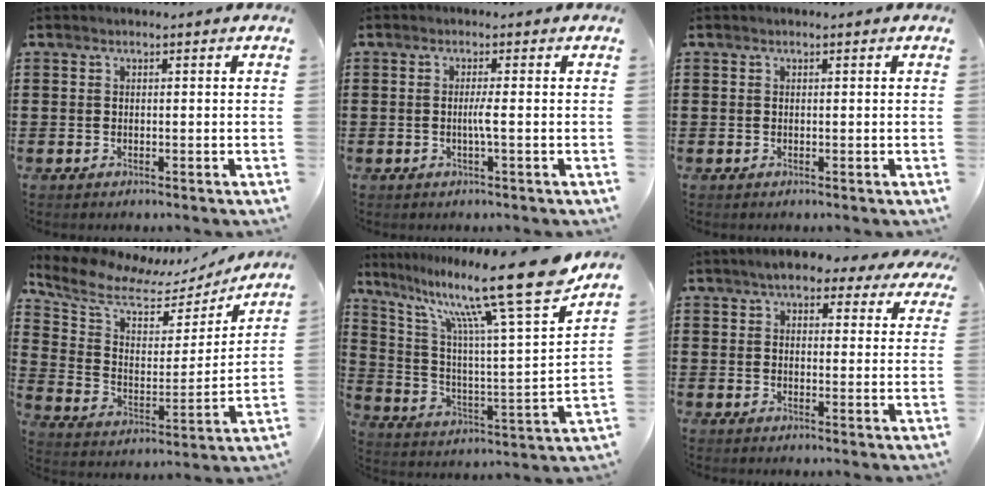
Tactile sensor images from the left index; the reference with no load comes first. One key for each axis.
{"total": 2.0, "fx": -0.3, "fy": -0.4, "fz": 2.0, "tx": -0.037, "ty": -0.005, "tz": -0.010}
{"total": 0.0}
{"total": 8.2, "fx": 6.9, "fy": 3.3, "fz": 3.0, "tx": -0.096, "ty": -0.039, "tz": 0.119}
{"total": 18.5, "fx": 13.3, "fy": 1.1, "fz": 12.7, "tx": -0.247, "ty": -0.079, "tz": 0.209}
{"total": 5.6, "fx": 4.6, "fy": 1.9, "fz": 2.5, "tx": -0.057, "ty": -0.004, "tz": 0.082}